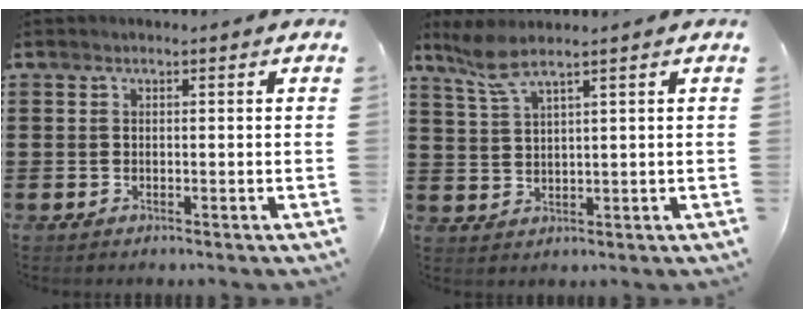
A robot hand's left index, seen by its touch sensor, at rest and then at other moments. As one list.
[{"total": 4.1, "force": [3.0, 0.2, 2.8], "torque": [-0.063, -0.001, 0.055]}]